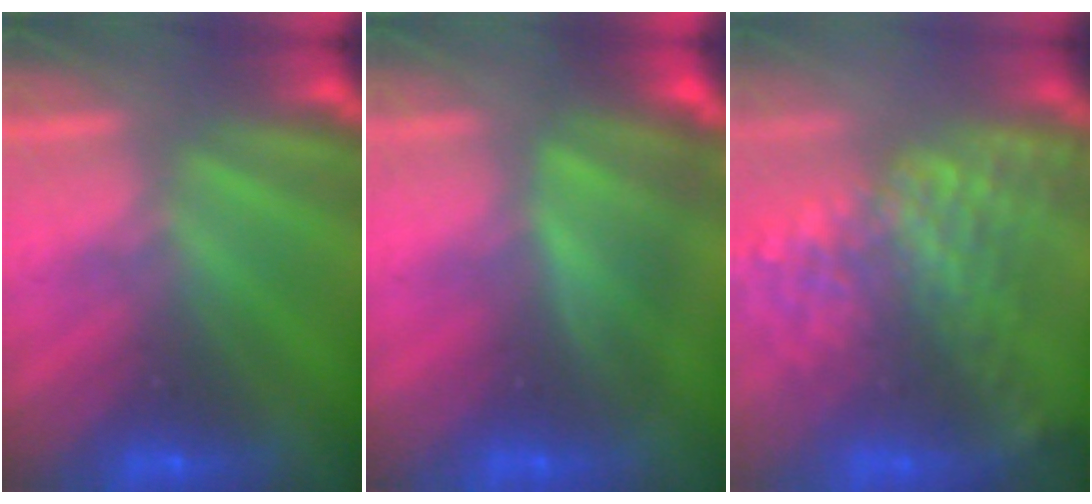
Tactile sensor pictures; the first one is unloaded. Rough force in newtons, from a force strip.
{"total": 4.5}
{"total": 7.7}